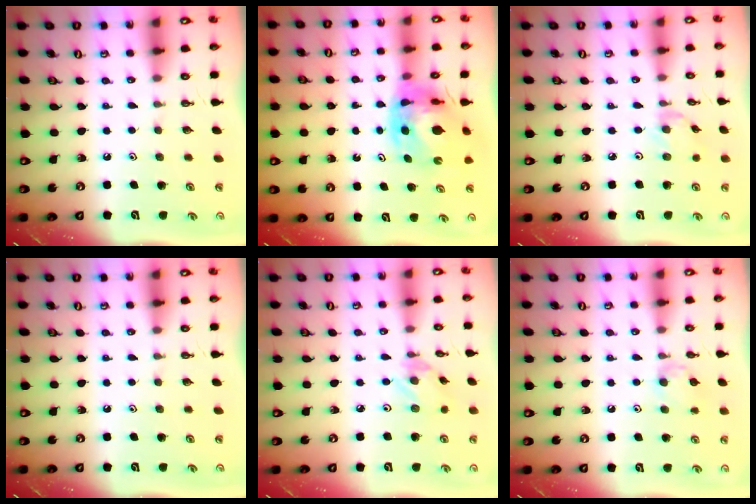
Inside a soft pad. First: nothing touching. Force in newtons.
{"total": 9.4, "press": 9.3, "slide": 1.1}
{"total": 2.0, "press": 2.0, "slide": 0.3}
{"total": 0.0}
{"total": 2.1, "press": 2.1, "slide": 0.1}
{"total": 7.7, "press": 7.7, "slide": 0.7}